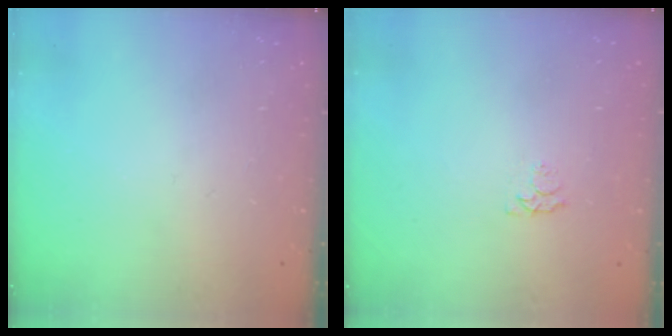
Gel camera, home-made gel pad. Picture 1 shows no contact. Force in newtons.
{"total": 3.2, "press": 3.2, "slide": 0.5}